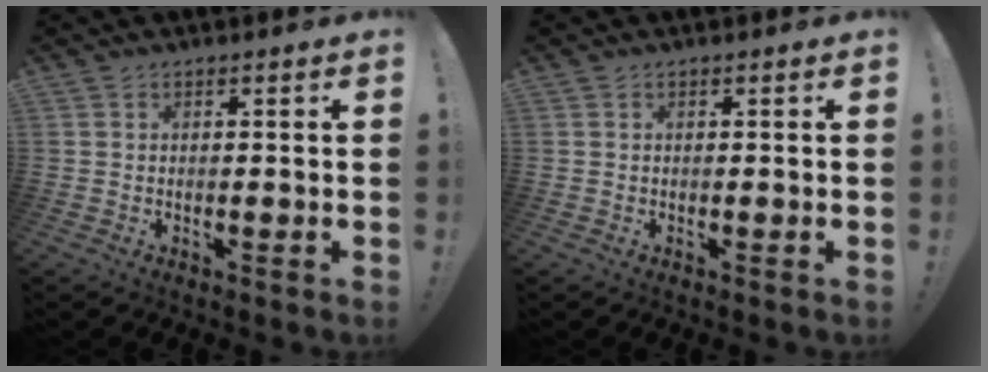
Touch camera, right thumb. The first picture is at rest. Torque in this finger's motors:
{"motor_torque": [-0.03, 0.03, -0.06, 0.06, 0.00]}